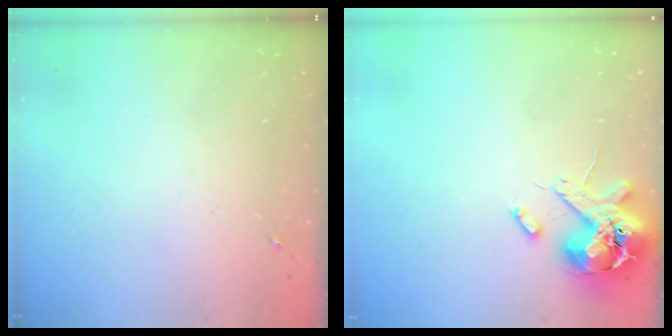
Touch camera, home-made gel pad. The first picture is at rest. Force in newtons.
{"total": 12.8, "press": 12.6, "slide": 2.0}